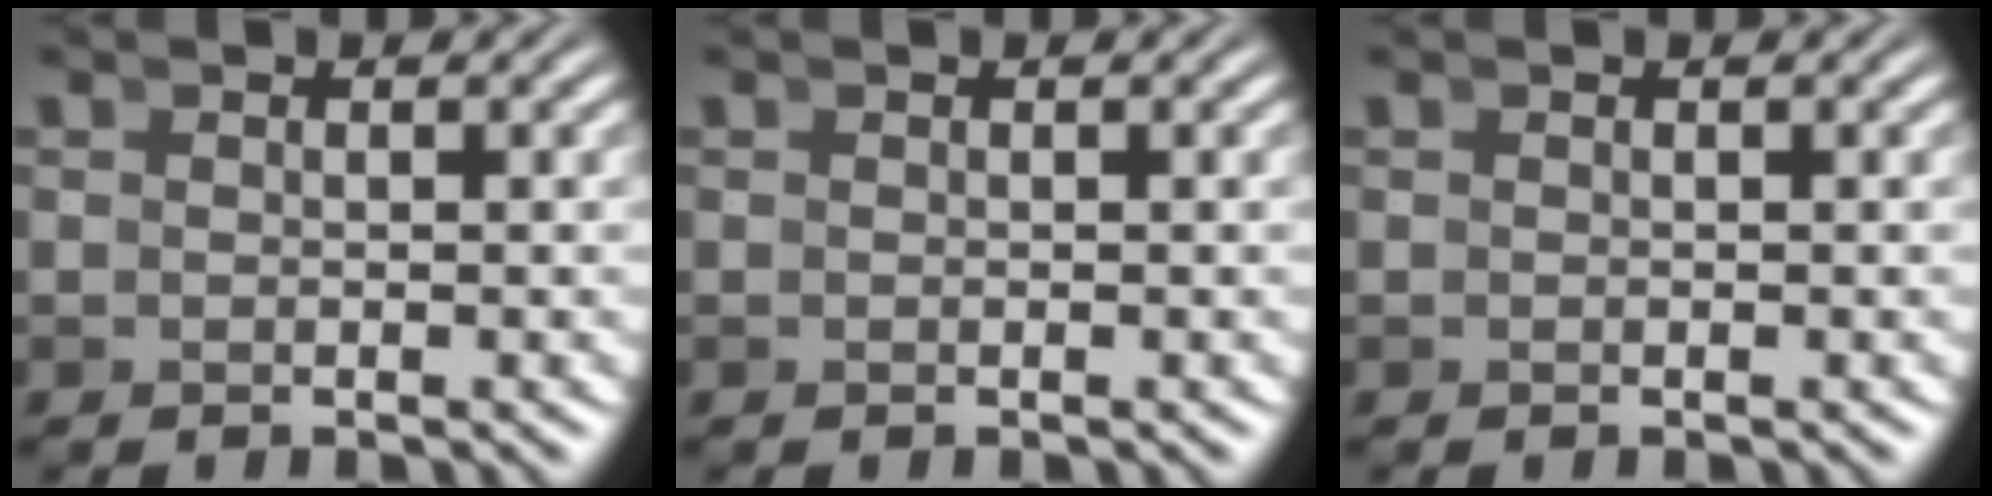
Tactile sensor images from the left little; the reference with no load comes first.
{"total": 0.0}
{"total": 0.0}